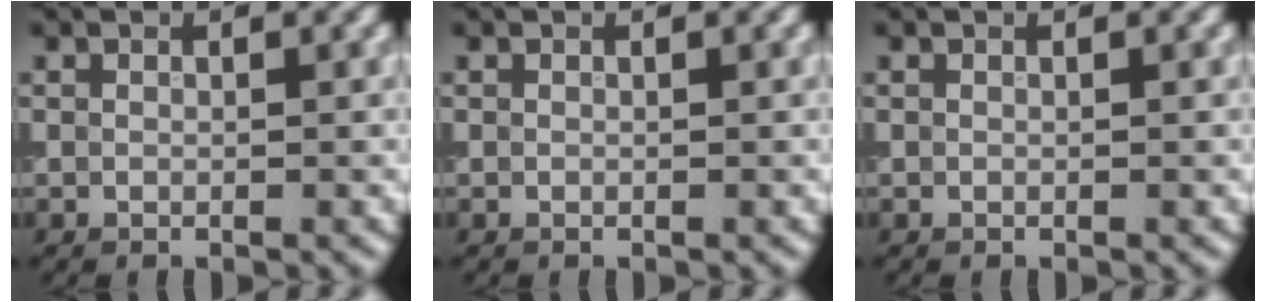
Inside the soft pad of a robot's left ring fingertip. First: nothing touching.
{"total": 0.0}
{"total": 0.0}